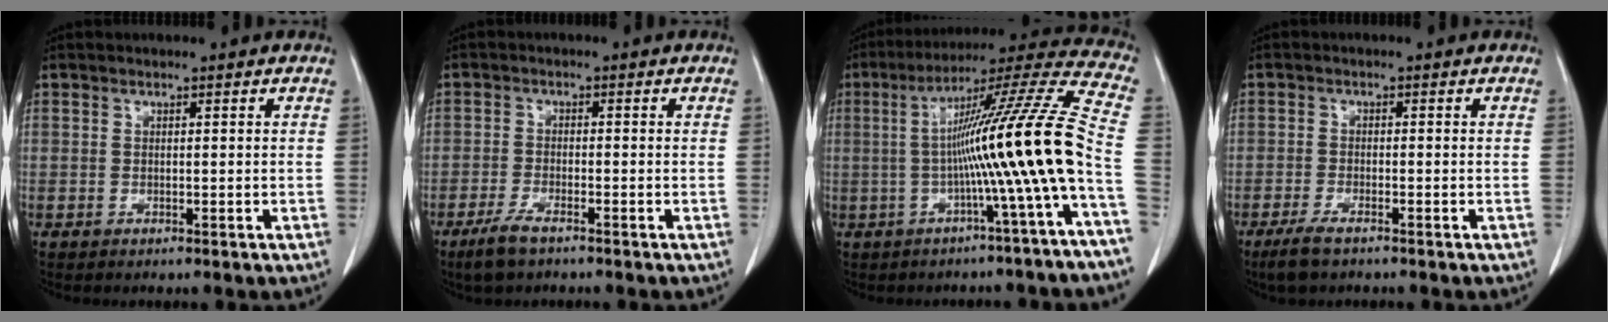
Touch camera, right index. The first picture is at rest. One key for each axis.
{"total": 4.0, "fx": -2.9, "fy": 0.8, "fz": 2.6, "tx": -0.061, "ty": -0.007, "tz": -0.055}
{"total": 17.4, "fx": -2.6, "fy": -2.7, "fz": 17.0, "tx": -0.250, "ty": 0.014, "tz": -0.053}
{"total": 3.7, "fx": -2.8, "fy": 0.8, "fz": 2.3, "tx": -0.052, "ty": -0.007, "tz": -0.050}